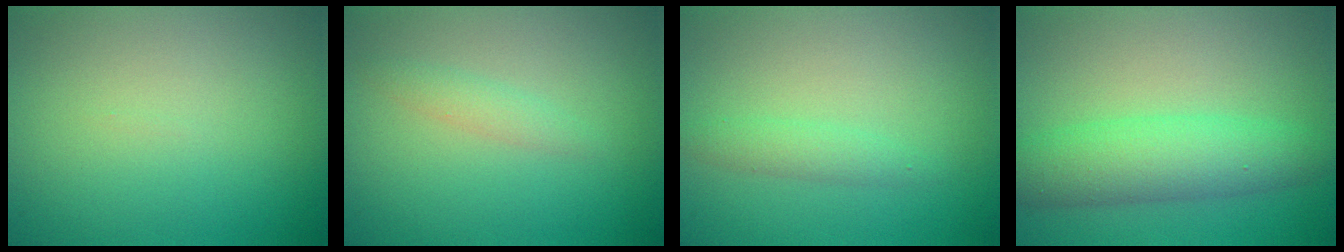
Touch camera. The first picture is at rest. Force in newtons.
{"total": 1.3, "press": 1.3, "slide": 0.0}
{"total": 1.4, "press": 1.4, "slide": 0.0}
{"total": 4.9, "press": 4.9, "slide": 0.2}